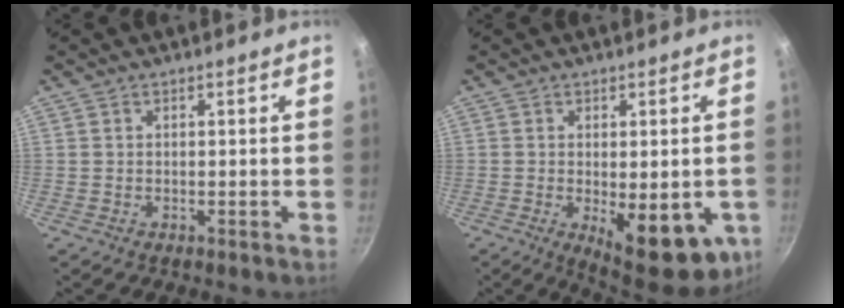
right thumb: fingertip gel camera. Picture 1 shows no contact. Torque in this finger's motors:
{"motor_torque": [-0.45, 0.61, -0.19, 0.01, 0.26]}